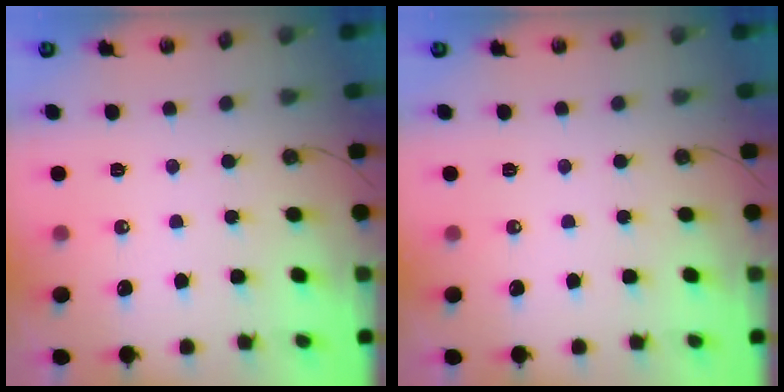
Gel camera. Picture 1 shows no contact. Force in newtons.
{"total": 0.0}